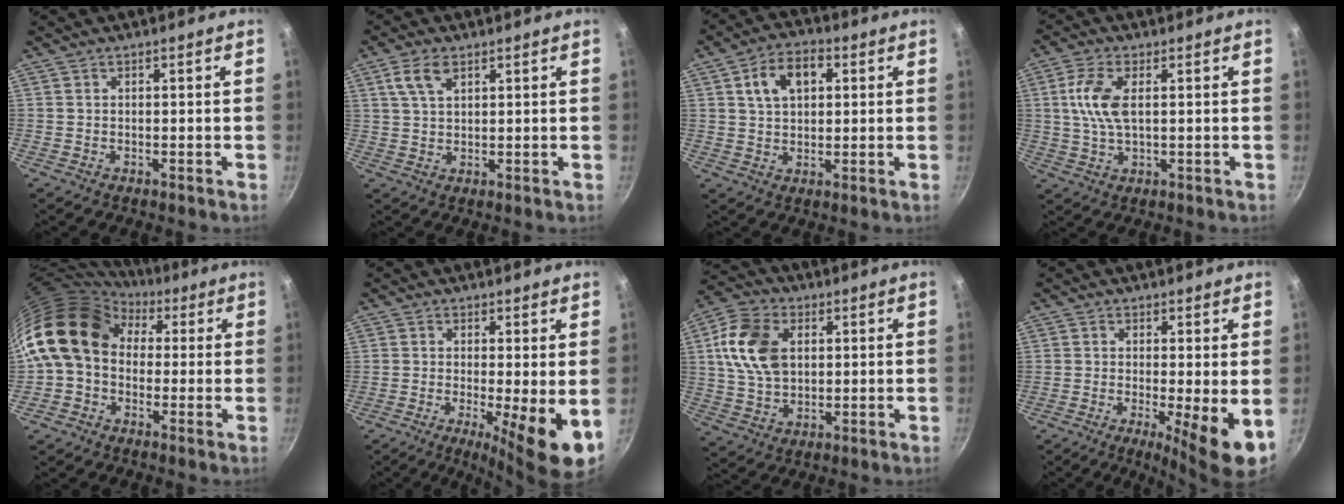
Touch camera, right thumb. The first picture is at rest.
{"total": 5.2, "force": [2.5, 2.7, 3.6], "torque": [-0.065, 0.000, 0.051]}
{"total": 9.2, "force": [2.7, 6.0, 6.4], "torque": [-0.088, 0.010, 0.041]}
{"total": 7.6, "force": [1.4, 3.5, 6.6], "torque": [-0.138, 0.006, 0.025]}
{"total": 14.0, "force": [2.7, 10.8, 8.6], "torque": [-0.127, 0.025, 0.026]}
{"total": 9.5, "force": [-1.5, 1.7, 9.2], "torque": [-0.135, -0.010, -0.021]}
{"total": 13.2, "force": [2.8, 9.1, 9.2], "torque": [-0.158, 0.003, 0.047]}
{"total": 8.1, "force": [-1.2, 1.3, 7.9], "torque": [-0.117, -0.012, -0.016]}